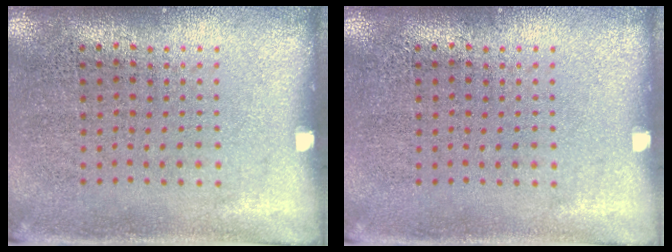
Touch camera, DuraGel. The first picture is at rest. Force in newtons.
{"total": 0.0}